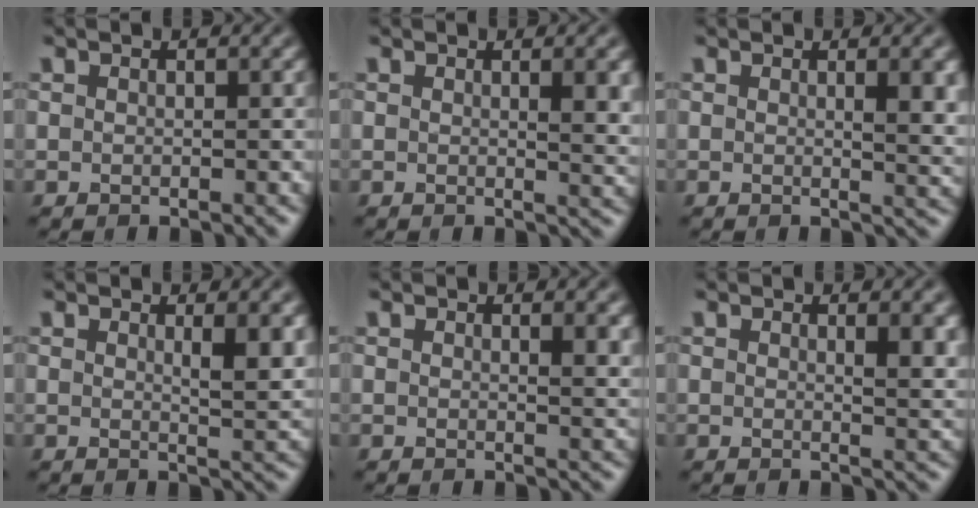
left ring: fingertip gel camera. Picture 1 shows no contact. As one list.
[{"total": 3.0, "force": [0.7, 0.9, 2.8], "torque": [-0.028, -0.002, 0.011]}, {"total": 3.4, "force": [0.8, 1.0, 3.1], "torque": [-0.032, -0.001, 0.011]}, {"total": 3.0, "force": [1.1, 0.8, 2.6], "torque": [-0.031, -0.005, 0.019]}, {"total": 2.0, "force": [0.9, 0.6, 1.7], "torque": [-0.013, -0.001, 0.012]}, {"total": 2.6, "force": [1.0, 0.8, 2.2], "torque": [-0.020, -0.003, 0.016]}]